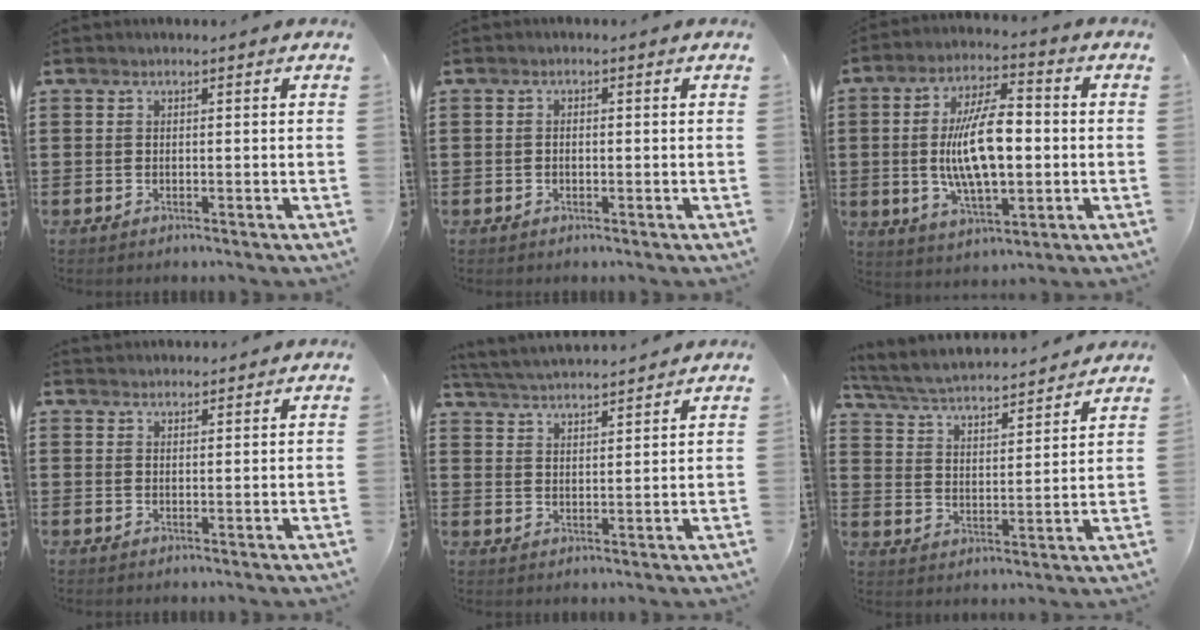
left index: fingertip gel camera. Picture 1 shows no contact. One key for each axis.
{"total": 0.8, "fx": -0.2, "fy": 0.4, "fz": 0.7, "tx": -0.016, "ty": -0.001, "tz": -0.003}
{"total": 12.9, "fx": 0.0, "fy": 5.6, "fz": 11.7, "tx": -0.234, "ty": 0.004, "tz": -0.008}
{"total": 1.7, "fx": 1.7, "fy": 0.3, "fz": -0.1, "tx": -0.001, "ty": 0.002, "tz": 0.034}
{"total": 4.0, "fx": 4.0, "fy": -0.3, "fz": 0.5, "tx": -0.025, "ty": -0.022, "tz": 0.069}
{"total": 4.6, "fx": 4.4, "fy": 0.2, "fz": 1.4, "tx": -0.049, "ty": -0.031, "tz": 0.068}